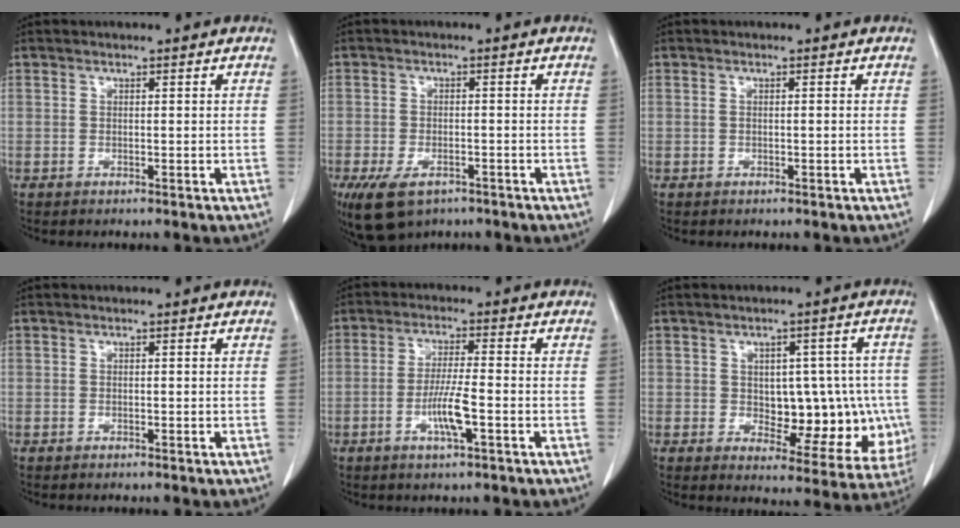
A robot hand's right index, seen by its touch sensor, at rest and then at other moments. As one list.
[{"total": 10.4, "force": [-6.0, 6.0, 6.0], "torque": [-0.131, -0.005, -0.089]}, {"total": 1.0, "force": [0.0, 0.5, 0.9], "torque": [-0.031, 0.006, 0.002]}, {"total": 0.0}, {"total": 6.5, "force": [-2.1, 0.8, 6.1], "torque": [-0.120, -0.002, -0.037]}, {"total": 17.5, "force": [-1.3, 10.1, 14.2], "torque": [-0.199, 0.026, 0.012]}]